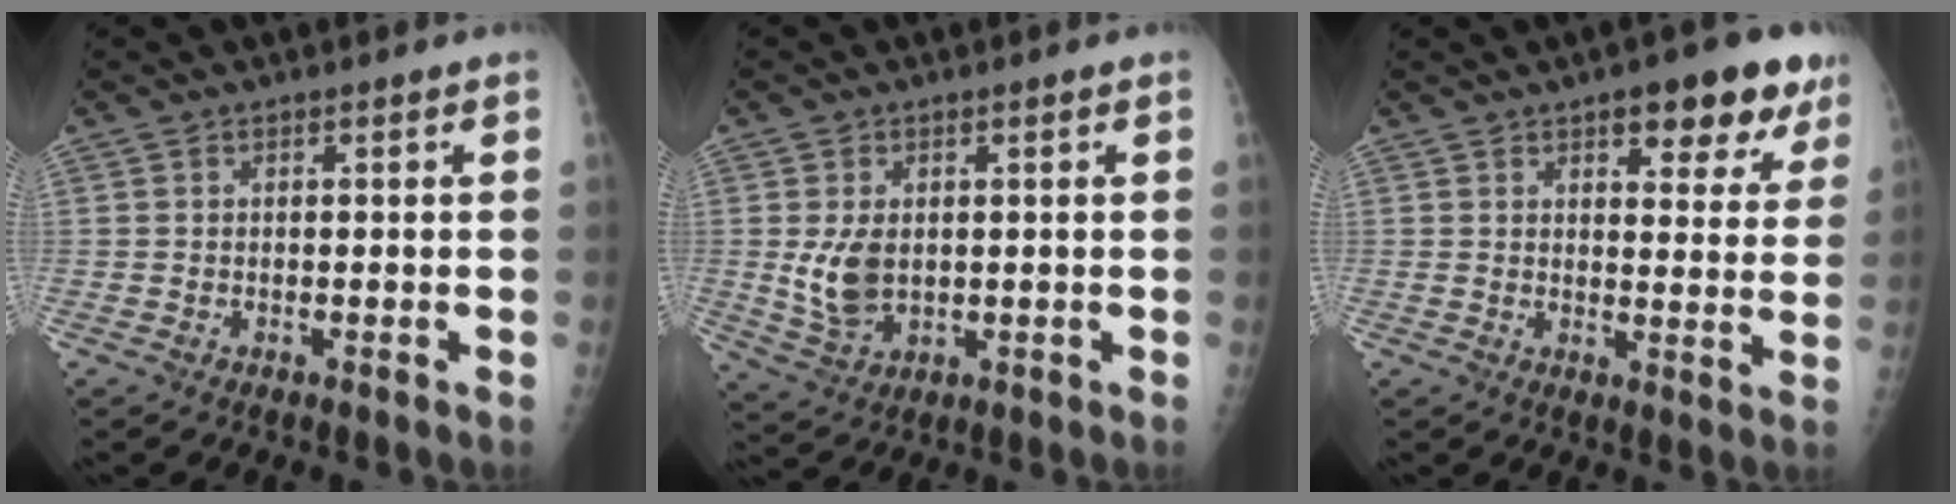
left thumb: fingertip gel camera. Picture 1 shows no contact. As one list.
[{"total": 6.4, "force": [0.5, 4.3, 4.8], "torque": [-0.083, -0.011, 0.022]}, {"total": 11.5, "force": [7.2, 4.6, 7.8], "torque": [-0.048, -0.028, 0.090]}]